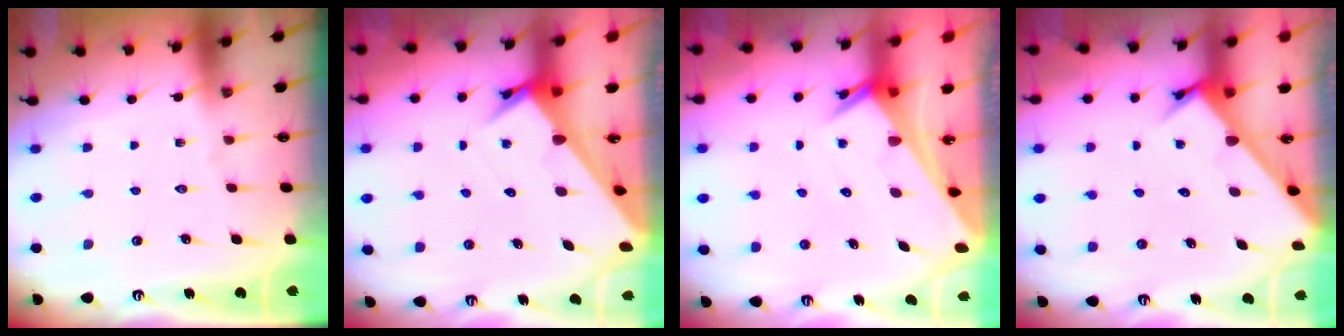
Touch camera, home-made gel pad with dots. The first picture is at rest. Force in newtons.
{"total": 4.5, "press": 4.5, "slide": 0.4}
{"total": 3.6, "press": 3.6, "slide": 0.3}
{"total": 3.4, "press": 3.4, "slide": 0.2}